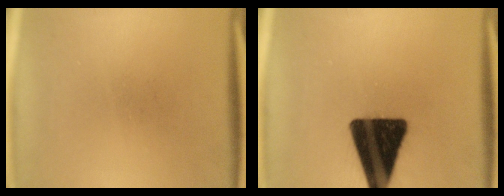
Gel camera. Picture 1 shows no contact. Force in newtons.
{"total": 18.5}